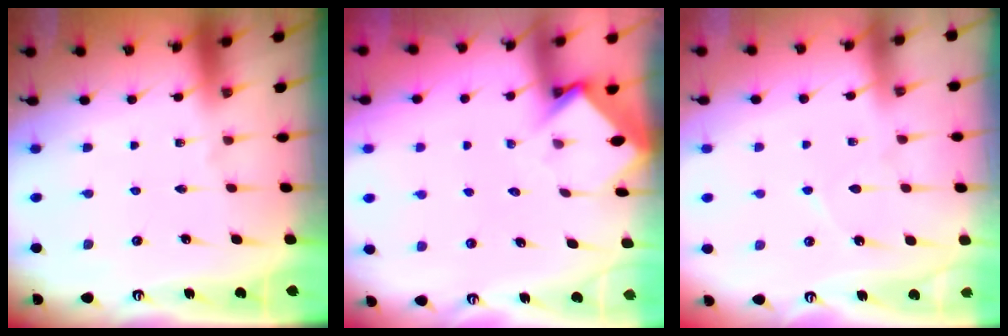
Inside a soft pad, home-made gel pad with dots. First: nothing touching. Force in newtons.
{"total": 3.6, "press": 3.6, "slide": 0.2}
{"total": 7.1, "press": 7.0, "slide": 0.8}